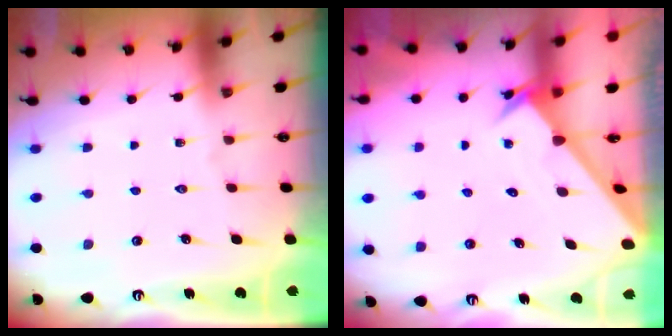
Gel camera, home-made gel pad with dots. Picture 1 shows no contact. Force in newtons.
{"total": 2.2, "press": 2.2, "slide": 0.2}